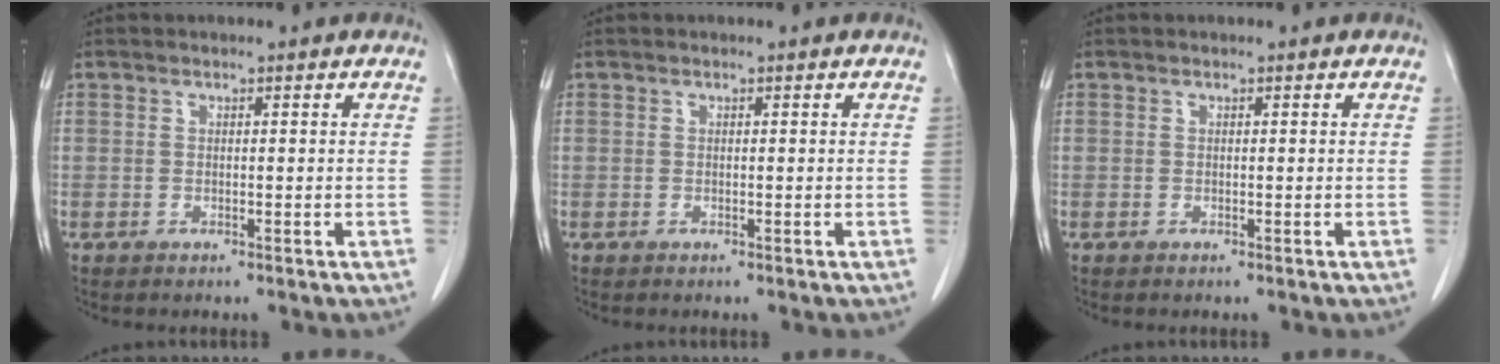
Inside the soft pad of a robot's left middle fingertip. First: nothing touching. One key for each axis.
{"total": 0.0}
{"total": 0.0}